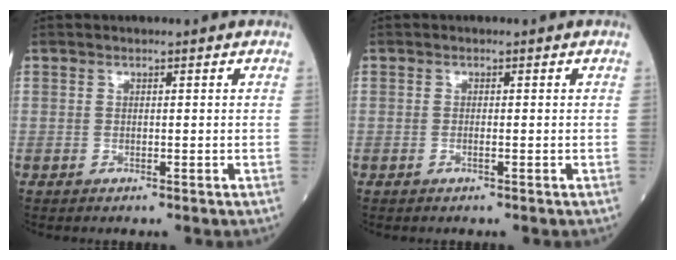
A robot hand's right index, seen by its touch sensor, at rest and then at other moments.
{"total": 0.5, "force": [-0.2, 0.0, 0.5], "torque": [-0.011, 0.000, -0.005]}